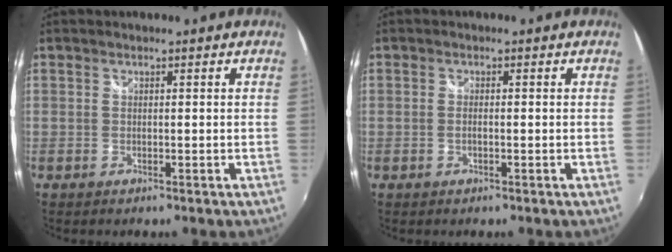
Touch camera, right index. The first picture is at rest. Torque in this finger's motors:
{"motor_torque": [-0.34, 0.34, -0.03, 0.00]}